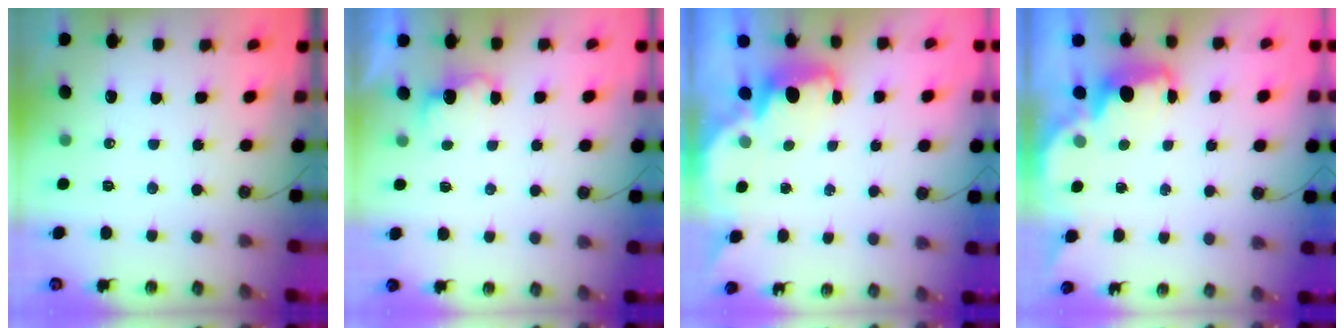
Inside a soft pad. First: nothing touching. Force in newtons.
{"total": 3.1, "press": 3.0, "slide": 0.9}
{"total": 2.3, "press": 2.2, "slide": 0.6}
{"total": 2.2, "press": 2.1, "slide": 0.7}